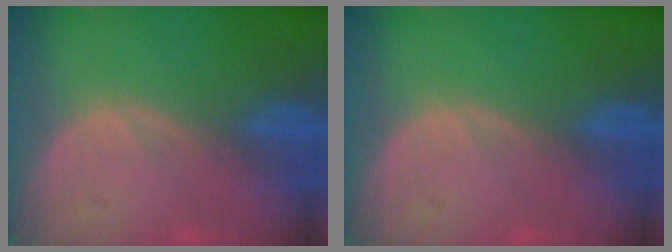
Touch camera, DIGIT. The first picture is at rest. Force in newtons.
{"total": 0.0}